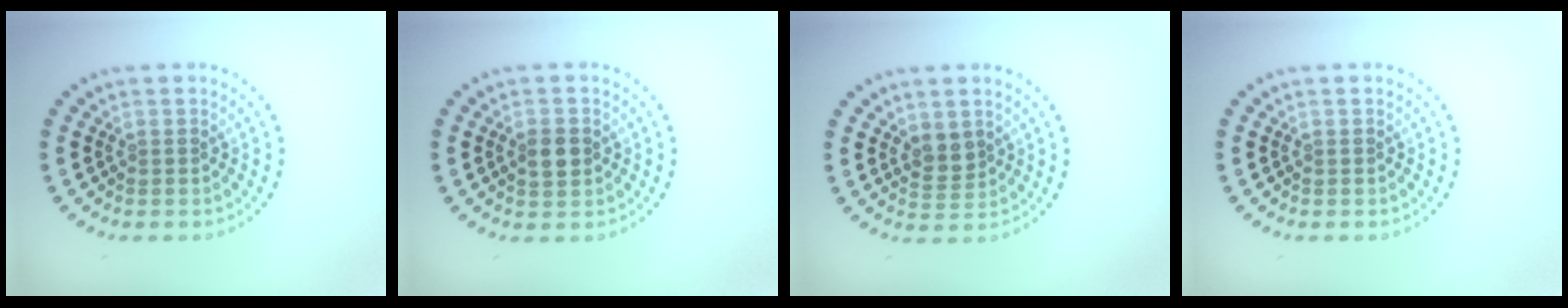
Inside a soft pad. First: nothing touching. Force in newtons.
{"total": 2.7, "press": 2.7, "slide": 0.1}
{"total": 1.9, "press": 1.8, "slide": 0.8}
{"total": 0.0}